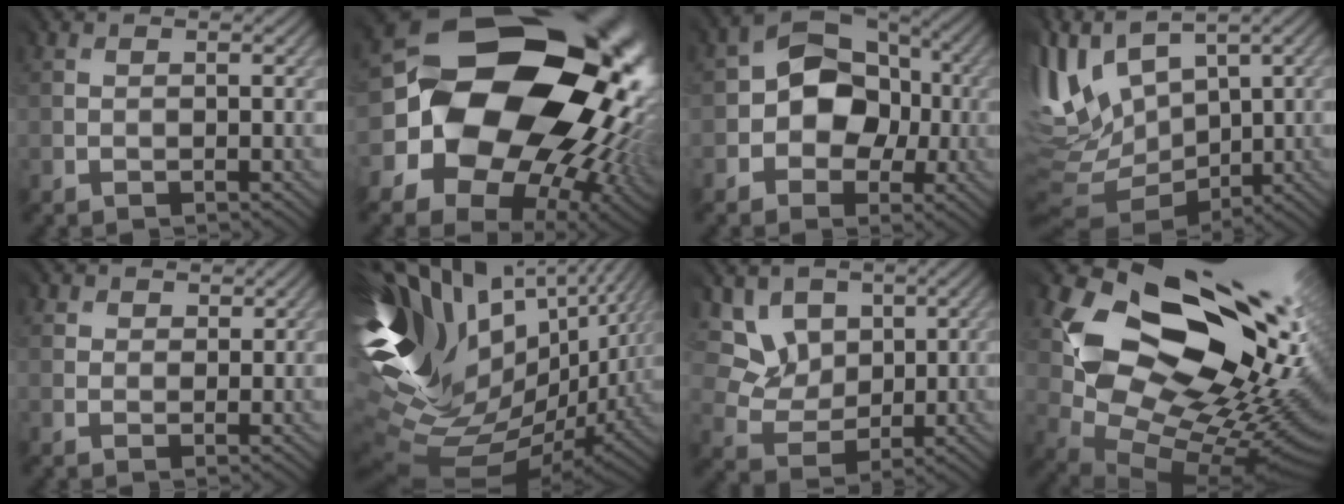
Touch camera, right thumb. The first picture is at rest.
{"total": 22.3, "force": [1.5, 18.2, 12.8], "torque": [-0.241, -0.035, 0.015]}
{"total": 7.8, "force": [-0.7, 6.3, 4.7], "torque": [-0.066, 0.007, -0.036]}
{"total": 10.2, "force": [2.6, 6.6, 7.4], "torque": [-0.216, 0.007, 0.051]}
{"total": 2.2, "force": [1.9, 1.1, -0.2], "torque": [-0.005, 0.000, 0.033]}
{"total": 17.2, "force": [2.5, 9.4, 14.2], "torque": [-0.274, -0.002, 0.060]}
{"total": 7.8, "force": [4.7, 5.5, 3.0], "torque": [-0.120, -0.006, 0.103]}
{"total": 19.8, "force": [7.3, 12.5, 13.5], "torque": [-0.220, -0.022, 0.169]}